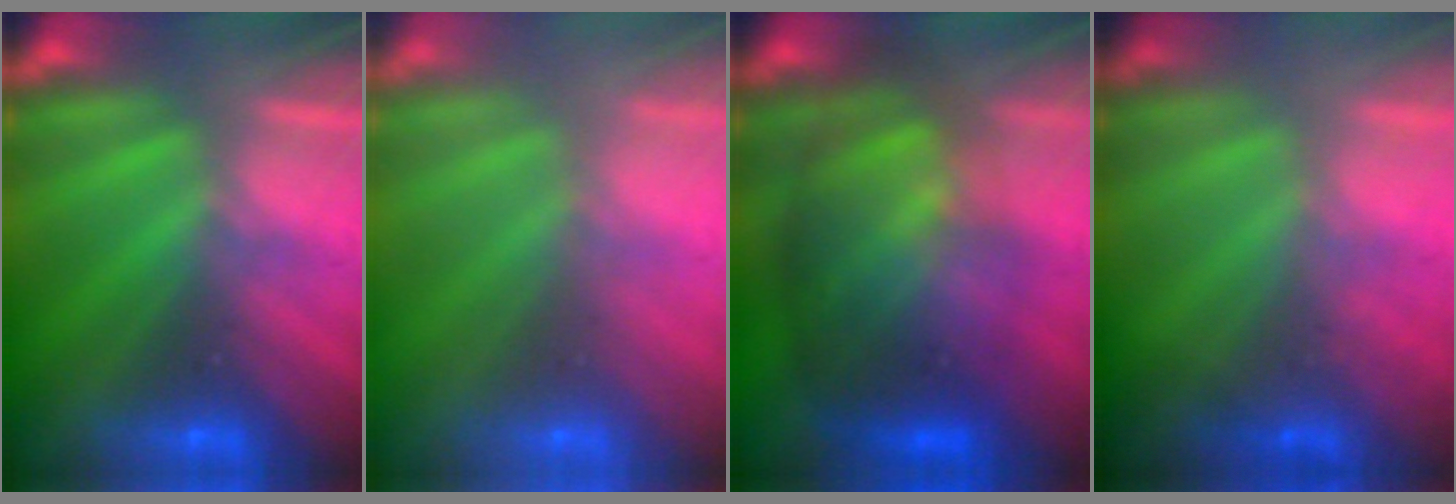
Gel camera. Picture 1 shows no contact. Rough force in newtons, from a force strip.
{"total": 9.0}
{"total": 7.6}
{"total": 1.4}